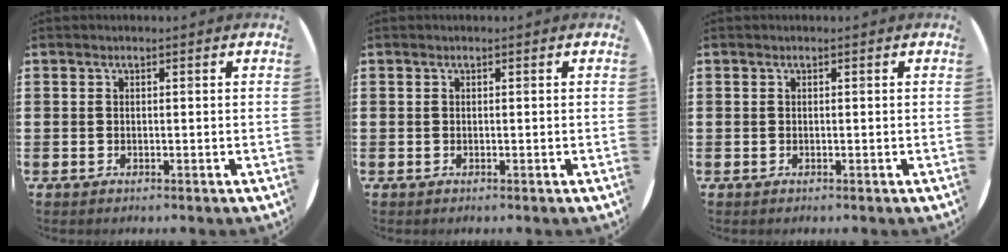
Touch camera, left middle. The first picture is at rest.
{"total": 0.0}
{"total": 0.0}